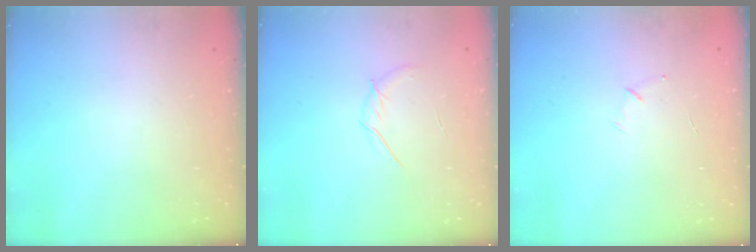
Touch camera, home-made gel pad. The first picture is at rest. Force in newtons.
{"total": 5.4, "press": 5.2, "slide": 1.4}
{"total": 3.4, "press": 3.3, "slide": 0.9}